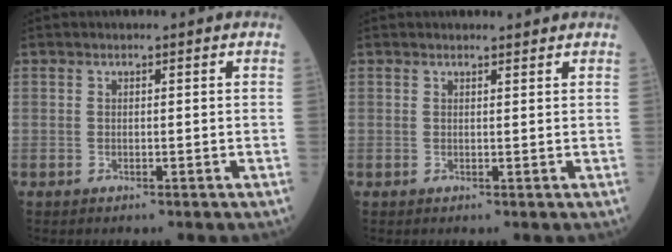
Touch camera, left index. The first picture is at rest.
{"total": 2.1, "force": [2.1, 0.4, 0.3], "torque": [-0.007, 0.005, 0.023]}